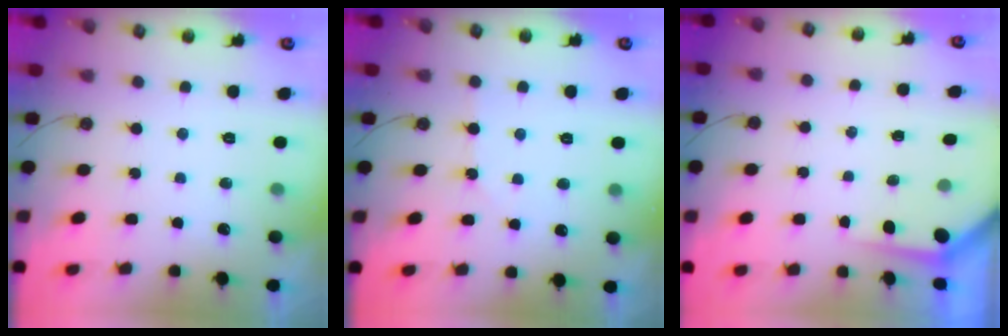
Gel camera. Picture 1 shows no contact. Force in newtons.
{"total": 2.8, "press": 2.7, "slide": 0.5}
{"total": 3.6, "press": 3.6, "slide": 0.3}